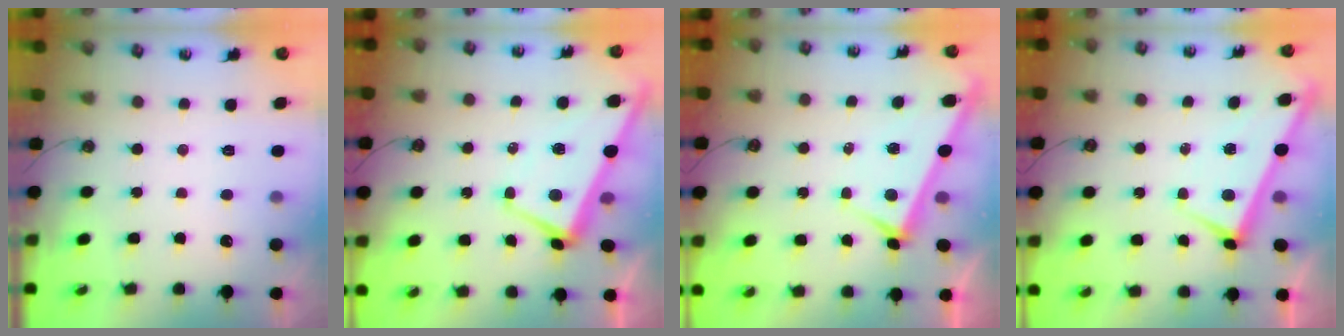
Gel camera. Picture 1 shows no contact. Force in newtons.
{"total": 1.5, "press": 1.3, "slide": 0.8}
{"total": 4.8, "press": 4.8, "slide": 0.5}
{"total": 1.2, "press": 1.2, "slide": 0.1}